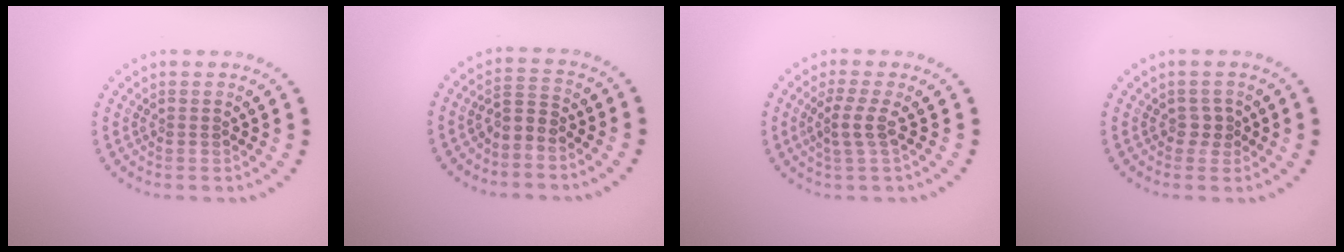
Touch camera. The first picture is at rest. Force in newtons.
{"total": 1.9, "press": 1.4, "slide": 1.2}
{"total": 2.1, "press": 1.5, "slide": 1.4}
{"total": 1.0, "press": 0.8, "slide": 0.5}